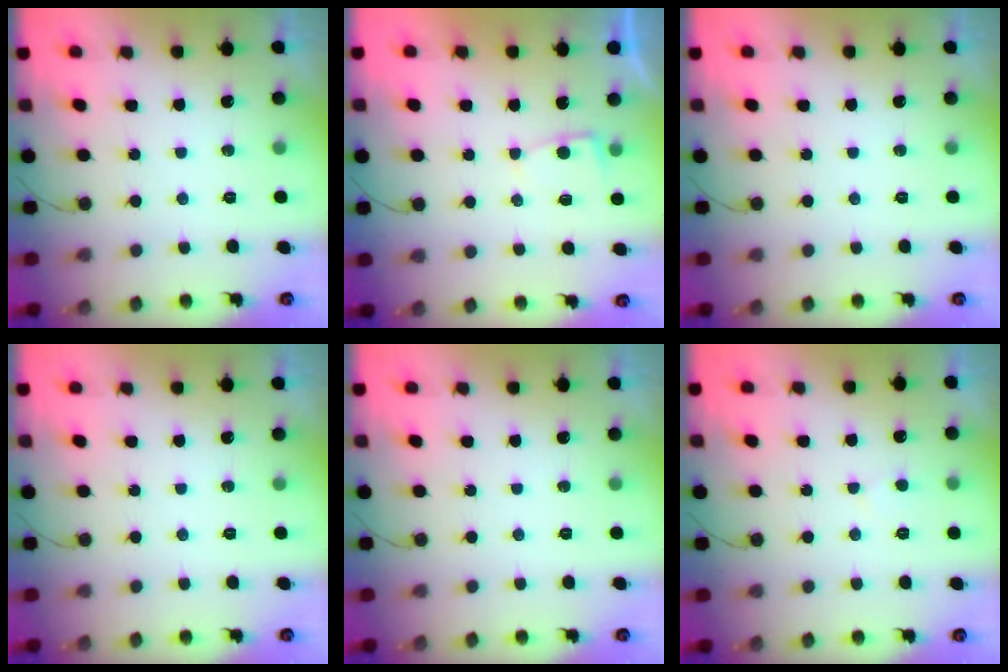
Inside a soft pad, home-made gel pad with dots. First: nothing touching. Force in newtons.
{"total": 2.4, "press": 2.4, "slide": 0.4}
{"total": 0.0}
{"total": 0.0}
{"total": 0.0}
{"total": 2.2, "press": 2.2, "slide": 0.2}